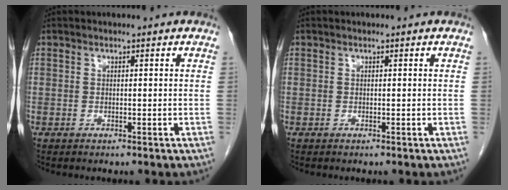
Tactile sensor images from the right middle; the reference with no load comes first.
{"total": 0.0}